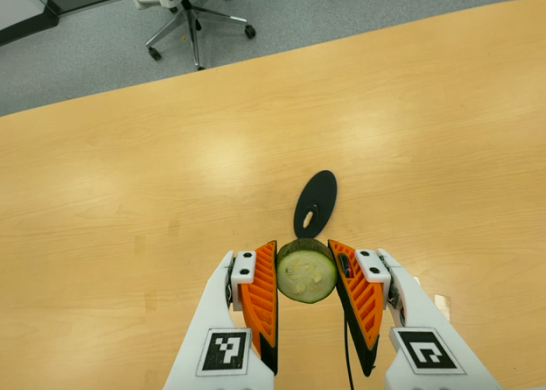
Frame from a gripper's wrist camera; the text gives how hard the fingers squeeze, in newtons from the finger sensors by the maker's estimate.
{"total": 9.1, "left": 7.9, "right": 10.3}